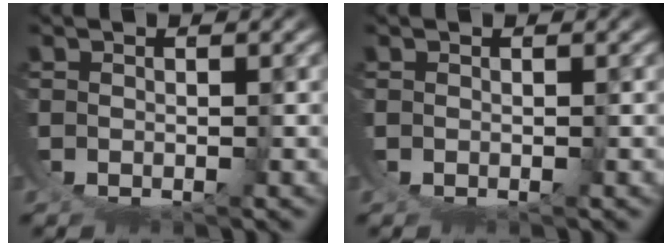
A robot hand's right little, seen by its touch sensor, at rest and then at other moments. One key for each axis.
{"total": 0.0}